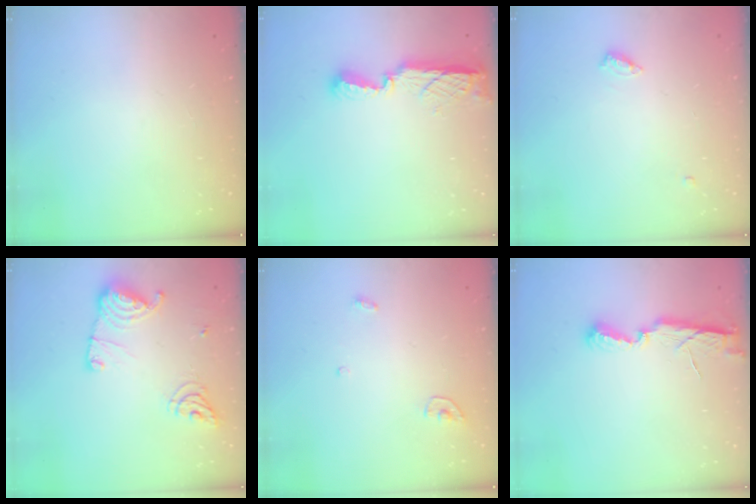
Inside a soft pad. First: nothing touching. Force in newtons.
{"total": 7.6, "press": 7.6, "slide": 0.2}
{"total": 4.5, "press": 4.5, "slide": 0.4}
{"total": 13.2, "press": 13.2, "slide": 1.2}
{"total": 3.4, "press": 3.4, "slide": 0.3}
{"total": 6.5, "press": 6.5, "slide": 0.5}